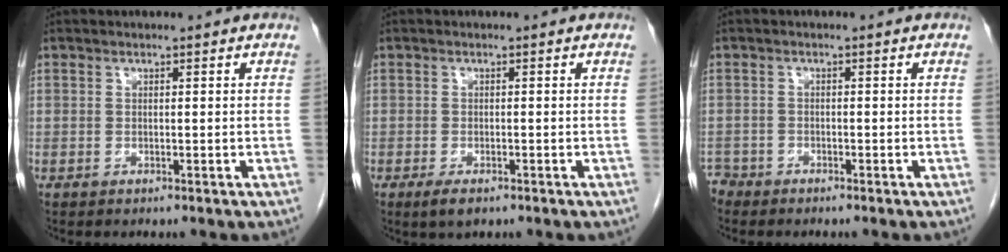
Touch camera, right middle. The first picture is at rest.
{"total": 2.5, "force": [-1.5, 0.9, 1.7], "torque": [-0.038, -0.004, -0.022]}
{"total": 2.0, "force": [-1.9, 0.6, -0.3], "torque": [0.005, -0.002, -0.038]}